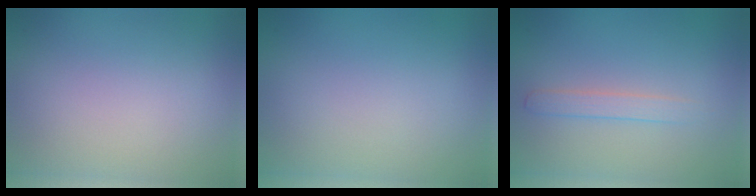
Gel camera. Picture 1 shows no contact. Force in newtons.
{"total": 0.0}
{"total": 1.4, "press": 1.4, "slide": 0.0}